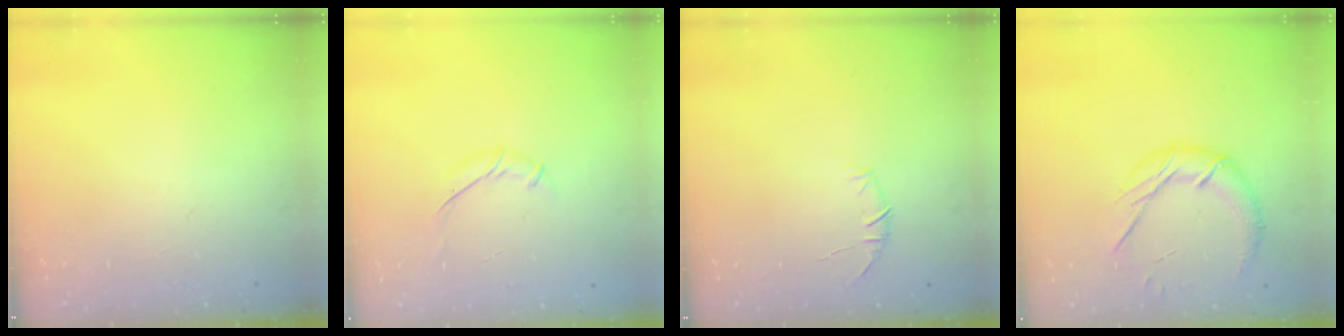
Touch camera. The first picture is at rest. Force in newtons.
{"total": 6.6, "press": 6.5, "slide": 1.4}
{"total": 6.0, "press": 5.8, "slide": 1.5}
{"total": 13.0, "press": 12.9, "slide": 1.2}